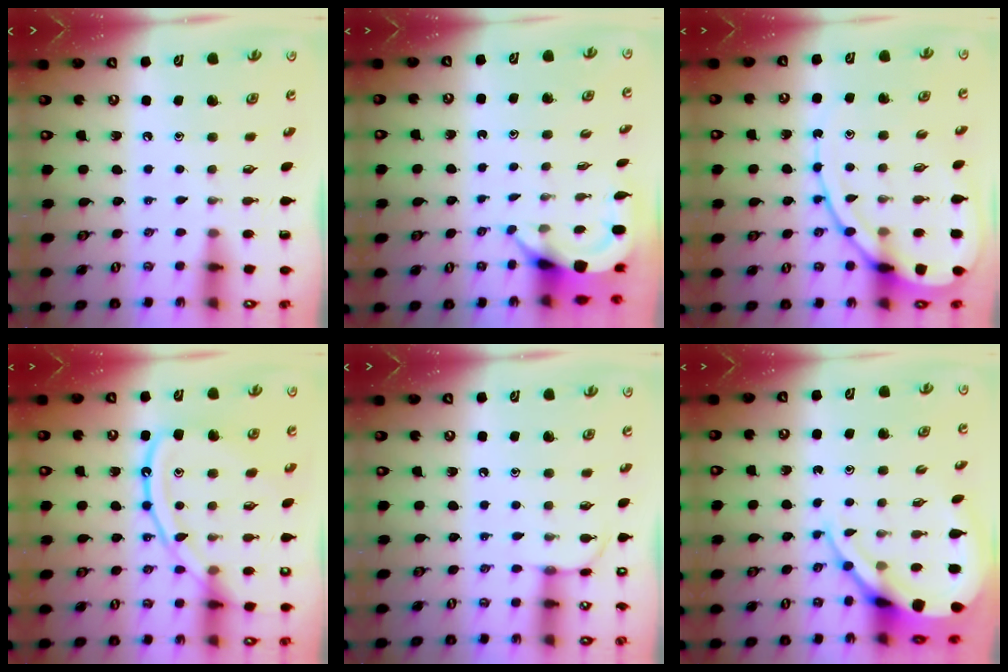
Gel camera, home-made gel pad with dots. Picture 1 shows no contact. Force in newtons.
{"total": 4.6, "press": 4.6, "slide": 0.5}
{"total": 13.1, "press": 13.1, "slide": 1.2}
{"total": 12.6, "press": 12.6, "slide": 1.0}
{"total": 3.1, "press": 3.1, "slide": 0.5}
{"total": 10.4, "press": 10.4, "slide": 0.7}